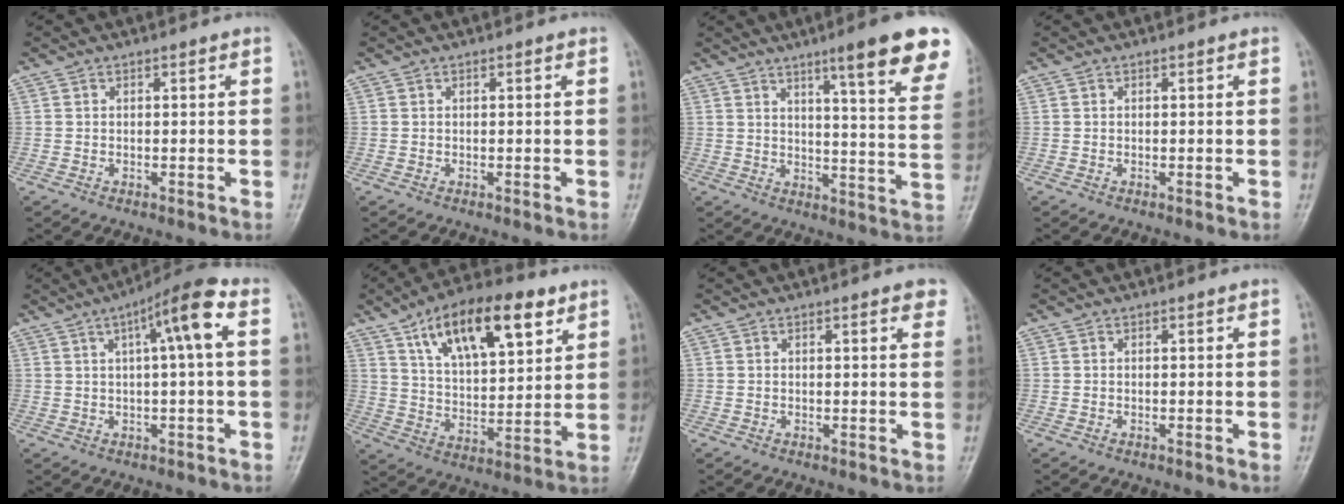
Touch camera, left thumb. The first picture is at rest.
{"total": 0.0}
{"total": 17.4, "force": [10.9, 1.9, 13.4], "torque": [-0.149, -0.051, 0.135]}
{"total": 0.0}
{"total": 9.0, "force": [2.4, 1.1, 8.6], "torque": [-0.144, 0.026, 0.031]}
{"total": 18.8, "force": [9.9, 8.1, 13.8], "torque": [-0.189, -0.030, 0.168]}
{"total": 3.2, "force": [1.8, 0.8, 2.4], "torque": [-0.014, 0.001, 0.016]}
{"total": 0.0}